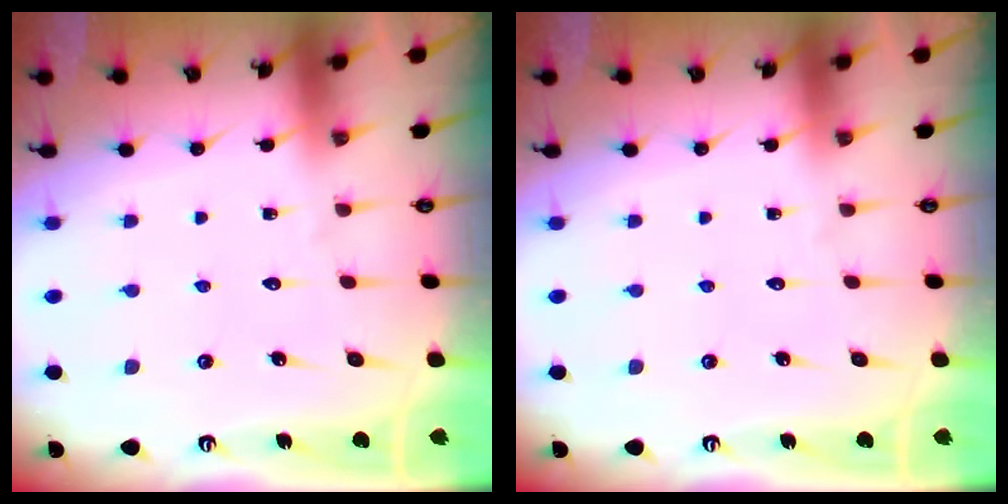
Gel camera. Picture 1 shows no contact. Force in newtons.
{"total": 0.0}